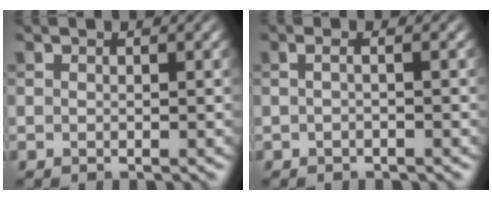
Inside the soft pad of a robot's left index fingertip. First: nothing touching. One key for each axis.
{"total": 1.4, "fx": 0.0, "fy": 0.5, "fz": 1.2, "tx": -0.015, "ty": -0.005, "tz": -0.010}